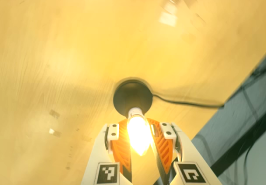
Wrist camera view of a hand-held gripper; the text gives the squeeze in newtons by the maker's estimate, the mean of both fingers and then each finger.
{"total": 14.3, "left": 13.6, "right": 15.1}